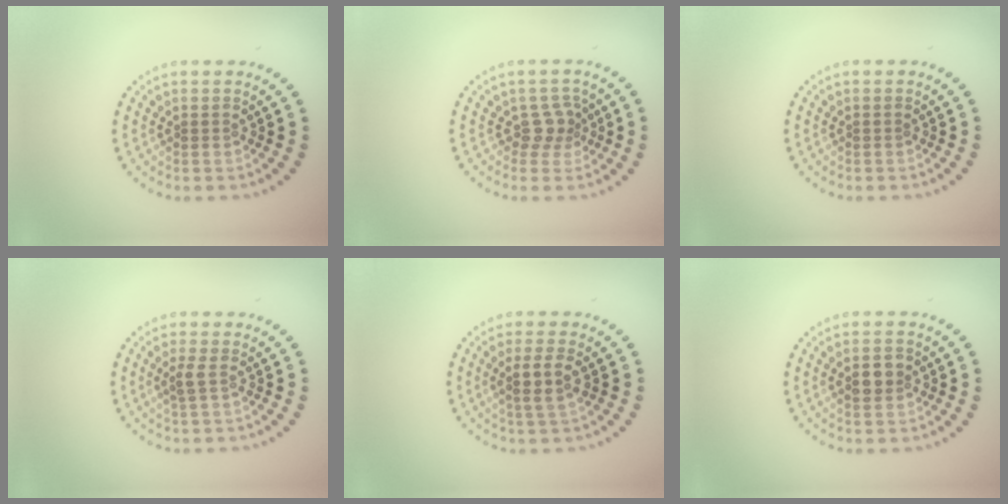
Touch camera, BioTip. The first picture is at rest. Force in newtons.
{"total": 2.0, "press": 1.6, "slide": 1.3}
{"total": 0.0}
{"total": 1.2, "press": 1.0, "slide": 0.6}
{"total": 2.5, "press": 2.2, "slide": 1.2}
{"total": 2.8, "press": 2.8, "slide": 0.0}